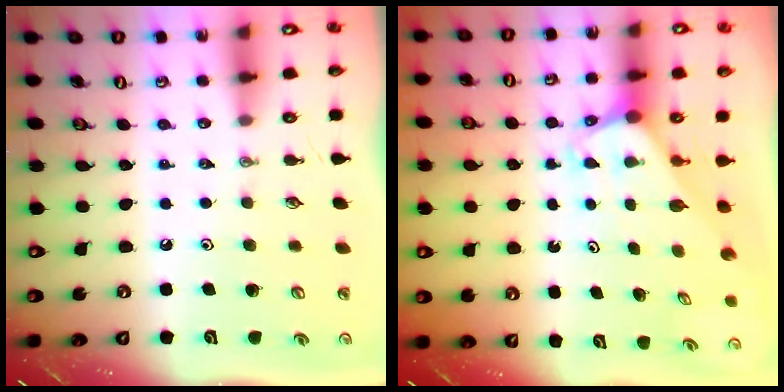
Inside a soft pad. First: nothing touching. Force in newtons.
{"total": 2.0, "press": 2.0, "slide": 0.1}